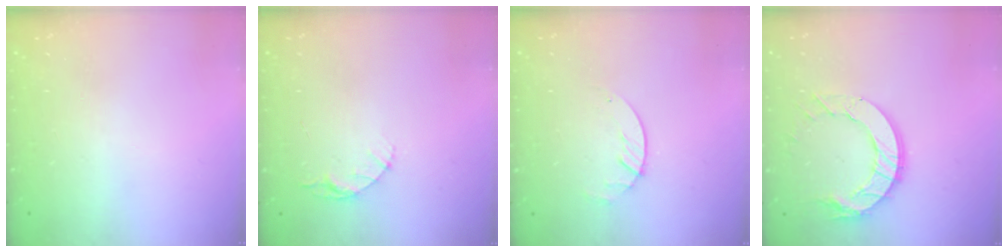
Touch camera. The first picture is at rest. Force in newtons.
{"total": 3.3, "press": 3.3, "slide": 0.4}
{"total": 1.7, "press": 1.6, "slide": 0.2}
{"total": 11.5, "press": 11.4, "slide": 1.2}